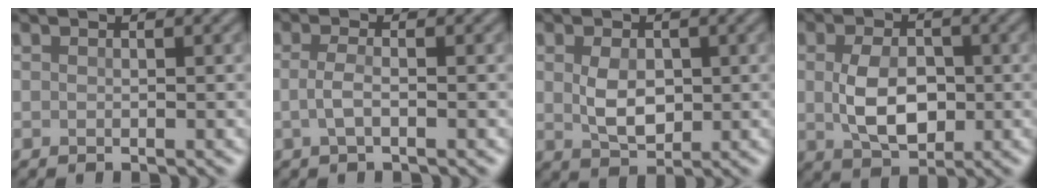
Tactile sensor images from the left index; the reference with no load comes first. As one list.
[{"total": 1.9, "force": [-0.4, 0.6, 1.8], "torque": [-0.040, -0.002, -0.013]}, {"total": 3.7, "force": [0.2, 2.4, 2.8], "torque": [-0.062, -0.004, 0.007]}, {"total": 5.4, "force": [-0.2, 3.5, 4.1], "torque": [-0.086, -0.006, 0.000]}]